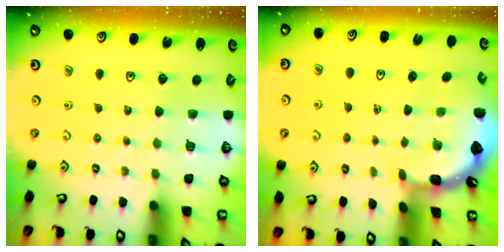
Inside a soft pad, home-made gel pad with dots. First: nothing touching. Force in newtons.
{"total": 1.6, "press": 1.6, "slide": 0.1}